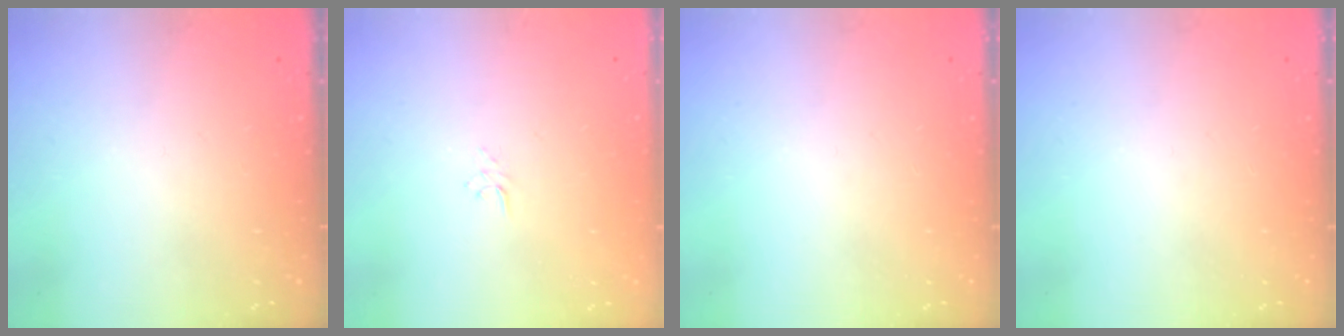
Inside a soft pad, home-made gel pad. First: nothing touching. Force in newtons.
{"total": 2.9, "press": 2.9, "slide": 0.3}
{"total": 0.0}
{"total": 0.0}